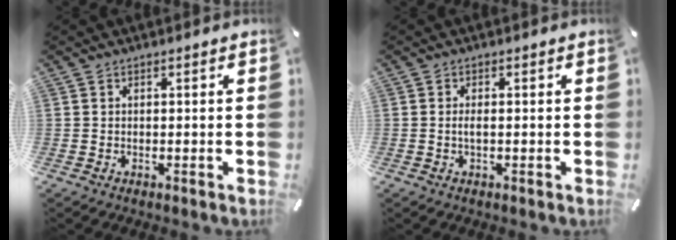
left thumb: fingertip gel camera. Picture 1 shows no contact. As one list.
[{"total": 1.5, "force": [-0.2, 0.5, 1.4], "torque": [-0.027, -0.001, -0.003]}]